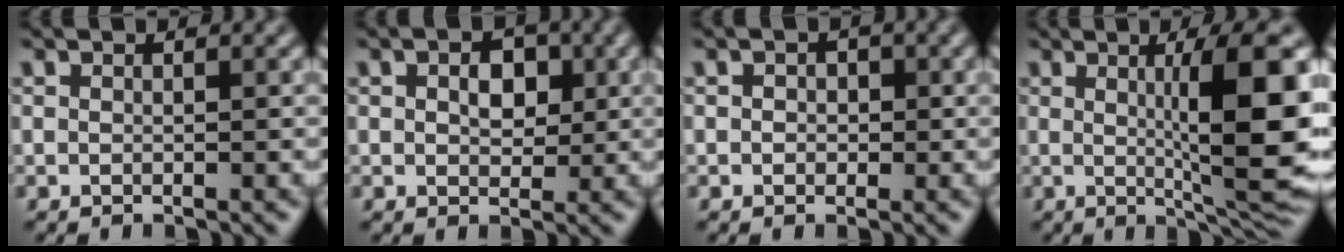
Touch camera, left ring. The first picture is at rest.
{"total": 2.0, "force": [0.2, 1.3, 1.5], "torque": [-0.032, 0.006, 0.008]}
{"total": 1.3, "force": [-0.2, 1.1, 0.6], "torque": [-0.006, 0.017, -0.008]}
{"total": 8.6, "force": [0.4, 1.2, 8.5], "torque": [-0.118, -0.005, 0.020]}